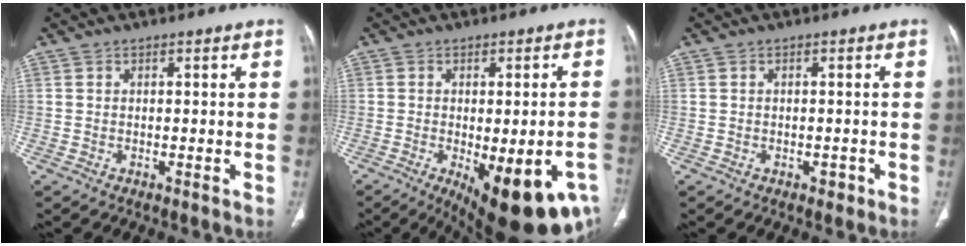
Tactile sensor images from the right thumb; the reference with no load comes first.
{"total": 18.5, "force": [-7.8, 6.6, 15.4], "torque": [-0.150, 0.002, -0.090]}
{"total": 1.2, "force": [-0.6, 0.9, 0.6], "torque": [-0.006, 0.002, -0.007]}